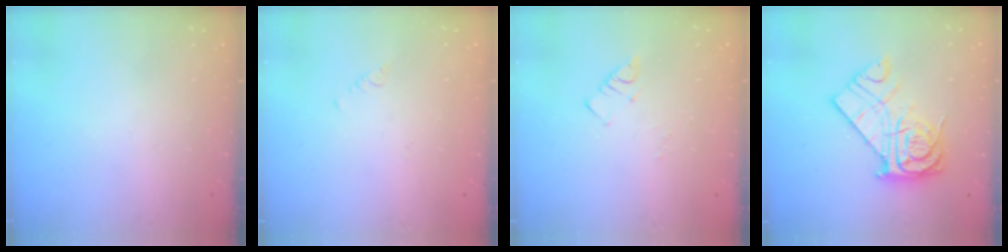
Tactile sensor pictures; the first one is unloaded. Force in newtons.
{"total": 1.0, "press": 0.9, "slide": 0.3}
{"total": 3.7, "press": 3.7, "slide": 0.5}
{"total": 18.9, "press": 18.8, "slide": 1.8}